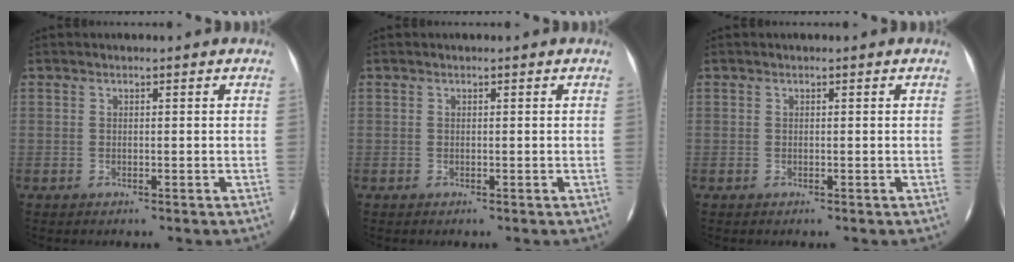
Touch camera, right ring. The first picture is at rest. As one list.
[{"total": 0.0}, {"total": 0.0}]